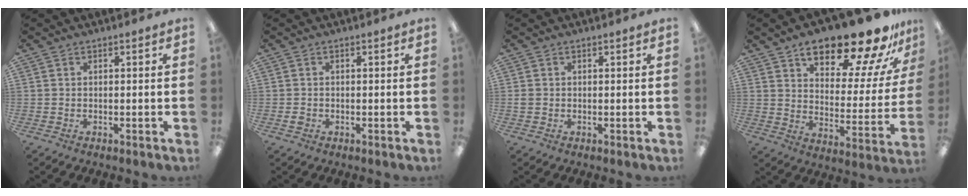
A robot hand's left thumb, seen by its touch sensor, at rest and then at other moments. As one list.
[{"total": 0.9, "force": [-0.2, 0.8, 0.3], "torque": [-0.005, 0.003, -0.006]}, {"total": 0.7, "force": [0.1, 0.7, 0.2], "torque": [-0.004, 0.005, 0.000]}, {"total": 22.5, "force": [16.8, 7.4, 12.9], "torque": [-0.184, -0.113, 0.275]}]